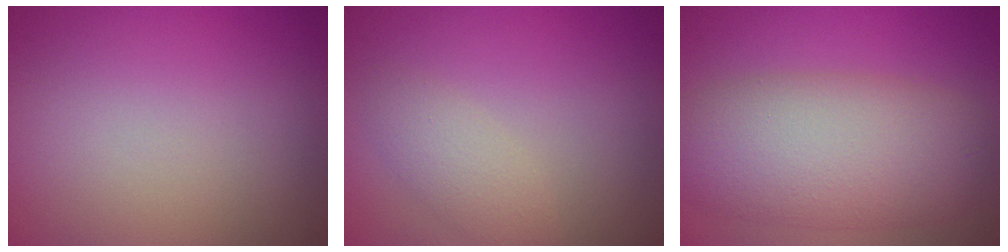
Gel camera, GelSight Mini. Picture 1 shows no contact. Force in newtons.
{"total": 1.9, "press": 1.9, "slide": 0.0}
{"total": 7.8, "press": 7.8, "slide": 0.3}